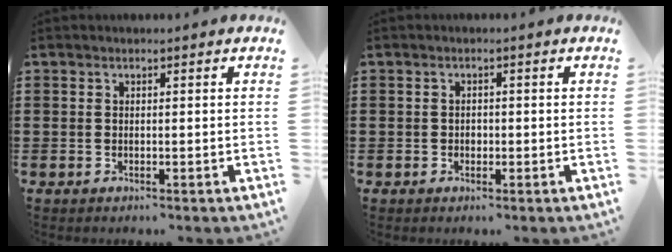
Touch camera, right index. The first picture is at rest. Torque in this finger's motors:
{"motor_torque": [-0.12, 2.02, 0.00, 0.02]}